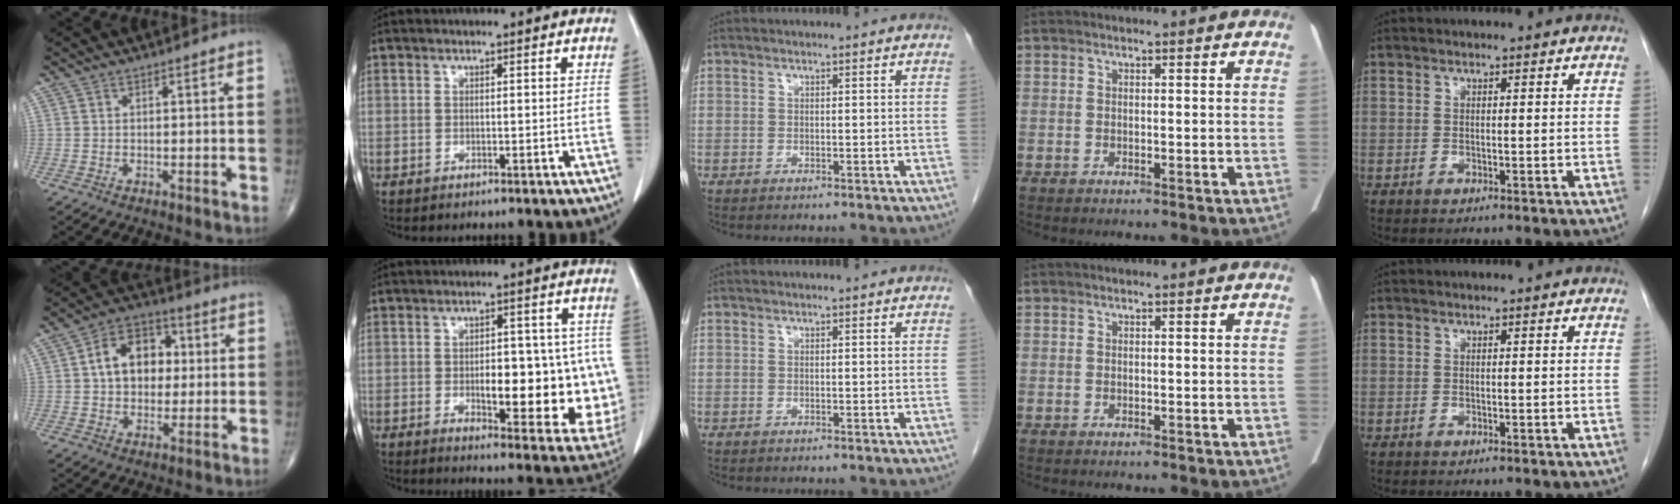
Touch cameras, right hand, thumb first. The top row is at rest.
{"thumb": {"total": 11.8, "force": [1.6, 8.5, 8.0], "torque": [-0.089, 0.017, 0.018]}, "index": {"total": 15.9, "force": [-1.8, 6.2, 14.5], "torque": [-0.134, 0.015, 0.000]}}